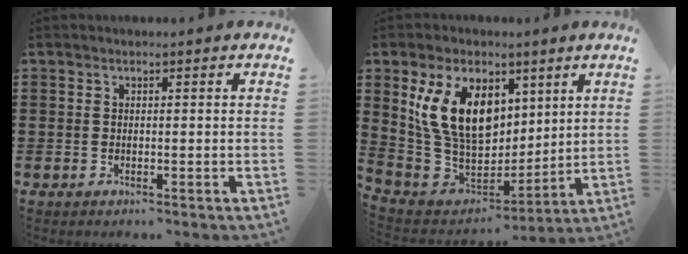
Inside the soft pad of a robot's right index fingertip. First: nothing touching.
{"total": 13.2, "force": [4.7, 9.0, 8.3], "torque": [-0.205, 0.003, 0.090]}